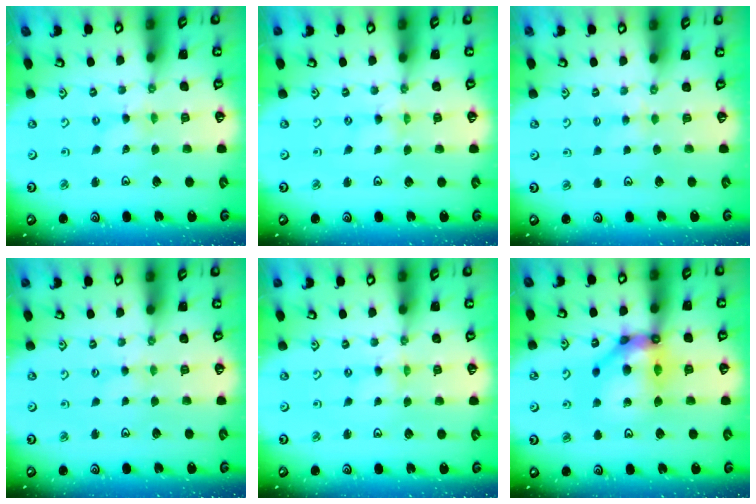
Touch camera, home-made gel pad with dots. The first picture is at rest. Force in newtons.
{"total": 0.0}
{"total": 2.3, "press": 2.3, "slide": 0.4}
{"total": 1.5, "press": 1.4, "slide": 0.3}
{"total": 0.0}
{"total": 14.4, "press": 14.2, "slide": 2.8}